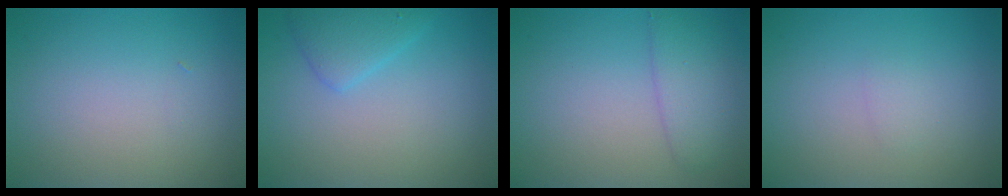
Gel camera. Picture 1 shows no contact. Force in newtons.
{"total": 2.4, "press": 2.4, "slide": 0.1}
{"total": 2.9, "press": 2.9, "slide": 0.1}
{"total": 0.7, "press": 0.7, "slide": 0.0}